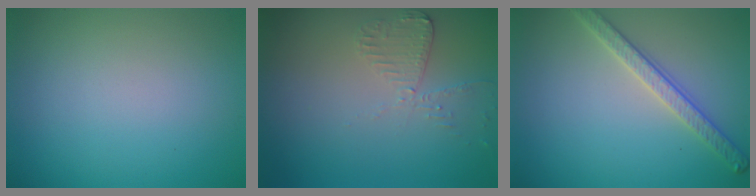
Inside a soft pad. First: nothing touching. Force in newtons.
{"total": 1.9, "press": 1.9, "slide": 0.4}
{"total": 2.8, "press": 2.7, "slide": 0.7}